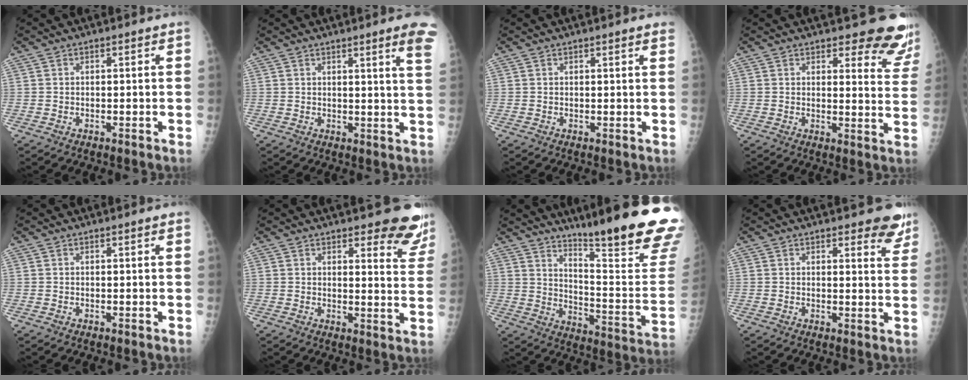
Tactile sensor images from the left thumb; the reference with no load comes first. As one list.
[{"total": 6.6, "force": [4.3, -0.3, 5.1], "torque": [-0.059, -0.022, 0.042]}, {"total": 1.9, "force": [1.4, -0.1, 1.2], "torque": [-0.013, 0.000, 0.017]}, {"total": 11.0, "force": [9.7, 3.0, 4.1], "torque": [-0.007, -0.073, 0.091]}, {"total": 1.0, "force": [0.7, -0.1, 0.7], "torque": [-0.011, 0.001, 0.012]}, {"total": 10.1, "force": [8.0, 2.9, 5.4], "torque": [-0.025, -0.051, 0.080]}, {"total": 27.9, "force": [20.6, 2.9, 18.5], "torque": [-0.226, -0.152, 0.283]}, {"total": 5.9, "force": [4.5, 1.9, 3.3], "torque": [-0.012, -0.026, 0.046]}]